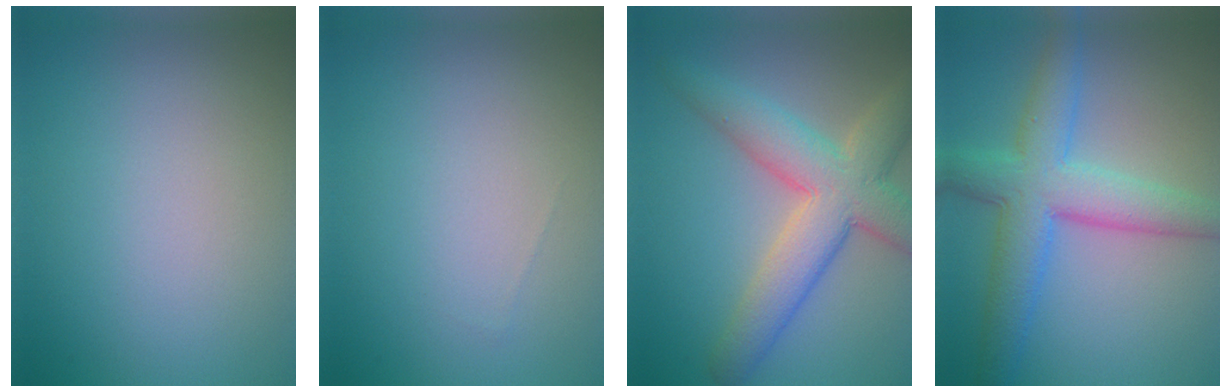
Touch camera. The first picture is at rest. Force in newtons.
{"total": 0.0}
{"total": 7.5, "press": 7.5, "slide": 0.6}
{"total": 6.7, "press": 6.7, "slide": 0.1}